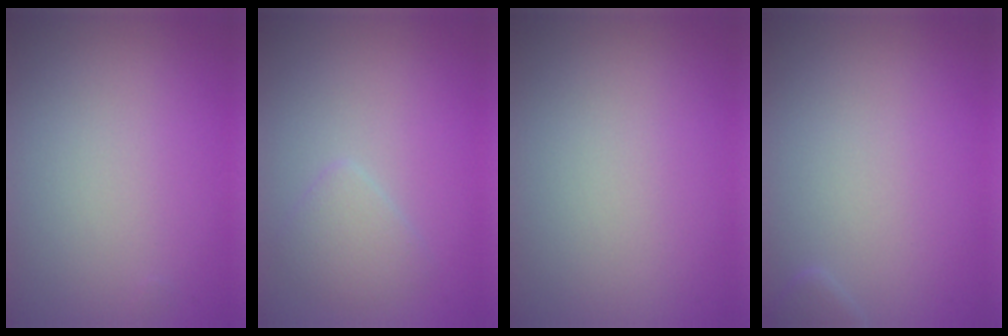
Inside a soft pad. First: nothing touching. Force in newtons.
{"total": 1.8, "press": 1.8, "slide": 0.0}
{"total": 0.0}
{"total": 0.8, "press": 0.8, "slide": 0.1}